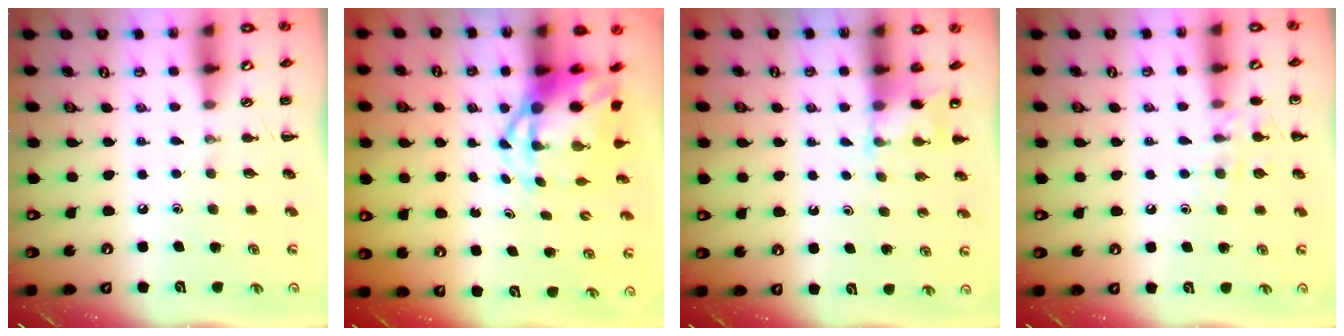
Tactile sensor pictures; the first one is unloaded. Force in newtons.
{"total": 6.5, "press": 6.2, "slide": 1.9}
{"total": 4.8, "press": 4.7, "slide": 1.3}
{"total": 8.5, "press": 8.4, "slide": 1.4}